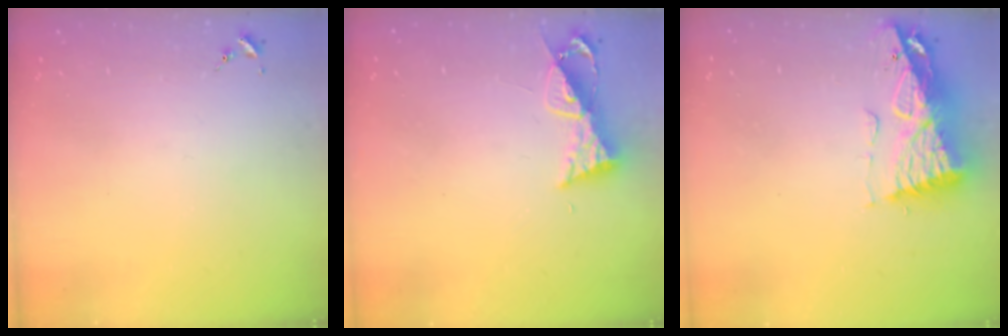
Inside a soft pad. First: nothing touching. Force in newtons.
{"total": 7.7, "press": 7.7, "slide": 0.4}
{"total": 10.1, "press": 10.0, "slide": 1.1}